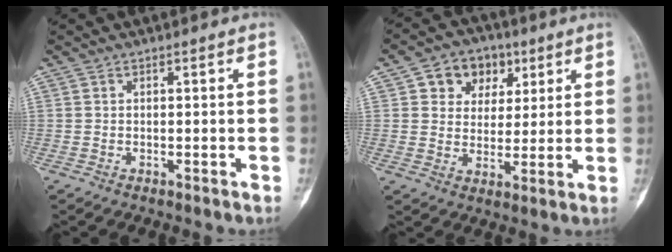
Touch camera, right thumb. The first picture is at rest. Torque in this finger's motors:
{"motor_torque": [-0.40, 0.25, 0.13, -0.04, -0.02]}